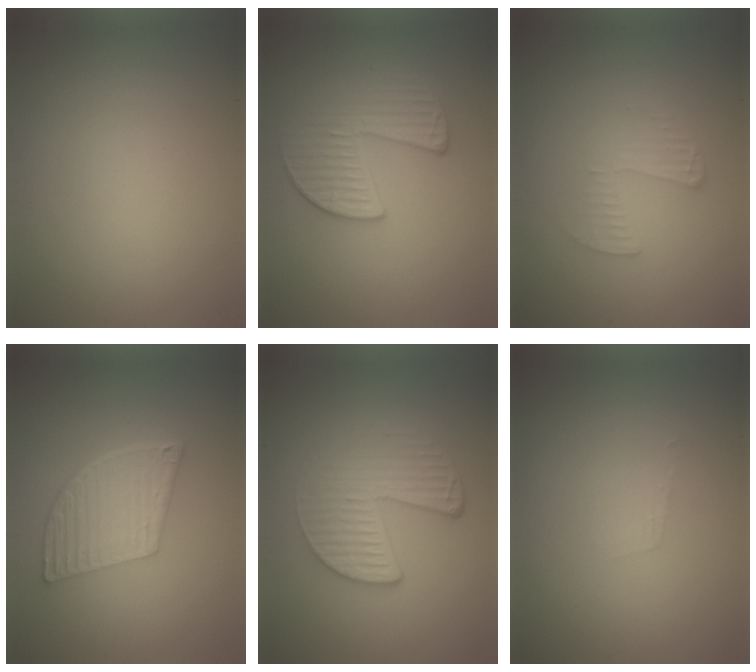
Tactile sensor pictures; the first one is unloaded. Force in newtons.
{"total": 3.3, "press": 3.1, "slide": 1.1}
{"total": 1.6, "press": 1.6, "slide": 0.1}
{"total": 6.2, "press": 4.2, "slide": 4.5}
{"total": 4.6, "press": 3.0, "slide": 3.5}
{"total": 0.7, "press": 0.7, "slide": 0.1}